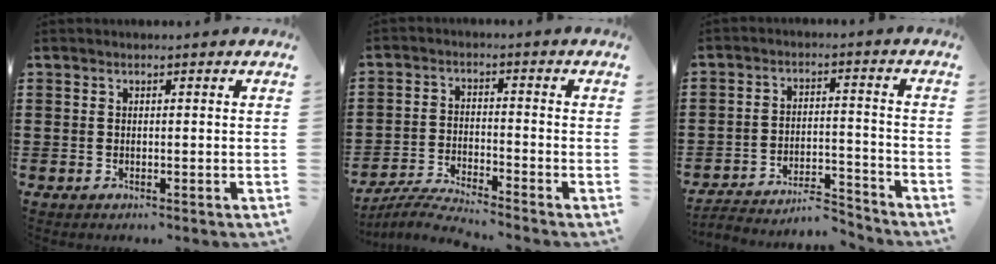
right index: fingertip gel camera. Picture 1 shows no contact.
{"total": 4.8, "force": [-4.6, -0.3, 1.2], "torque": [-0.034, -0.012, -0.096]}
{"total": 5.5, "force": [-5.3, 0.8, 1.3], "torque": [-0.020, 0.010, -0.103]}